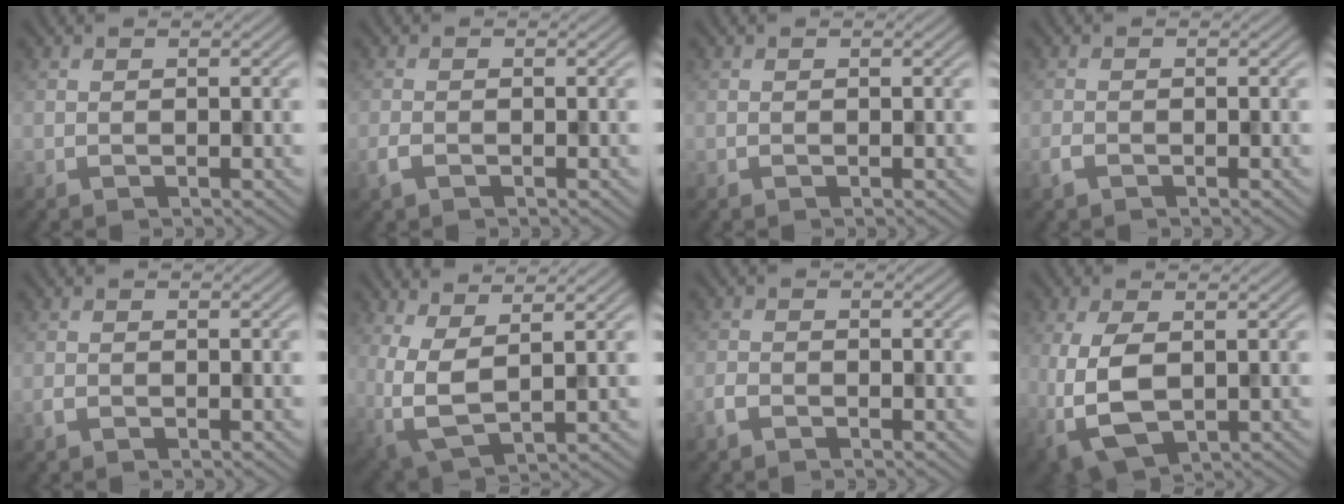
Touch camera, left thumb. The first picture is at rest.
{"total": 1.5, "force": [-0.8, 0.7, 1.0], "torque": [-0.026, -0.003, -0.020]}
{"total": 0.0}
{"total": 1.1, "force": [-0.8, 0.5, 0.7], "torque": [-0.017, -0.002, -0.017]}
{"total": 0.7, "force": [-0.5, 0.3, 0.4], "torque": [-0.009, 0.000, -0.011]}
{"total": 6.0, "force": [1.6, 2.3, 5.4], "torque": [-0.135, -0.003, 0.033]}
{"total": 1.5, "force": [-1.1, 0.6, 0.7], "torque": [-0.017, 0.000, -0.029]}
{"total": 6.6, "force": [-0.9, 3.6, 5.5], "torque": [-0.134, -0.010, -0.013]}